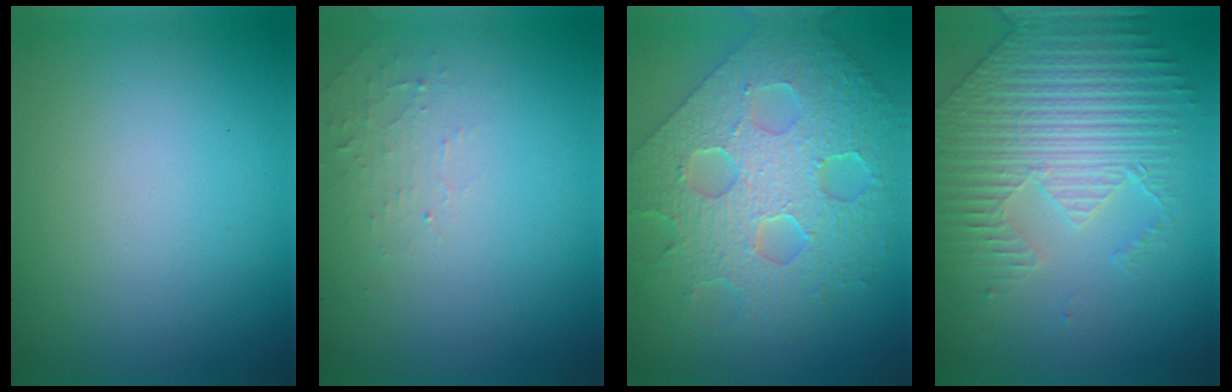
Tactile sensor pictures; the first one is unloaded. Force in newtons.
{"total": 1.2, "press": 1.2, "slide": 0.3}
{"total": 8.7, "press": 6.4, "slide": 5.9}
{"total": 4.3, "press": 4.1, "slide": 1.1}